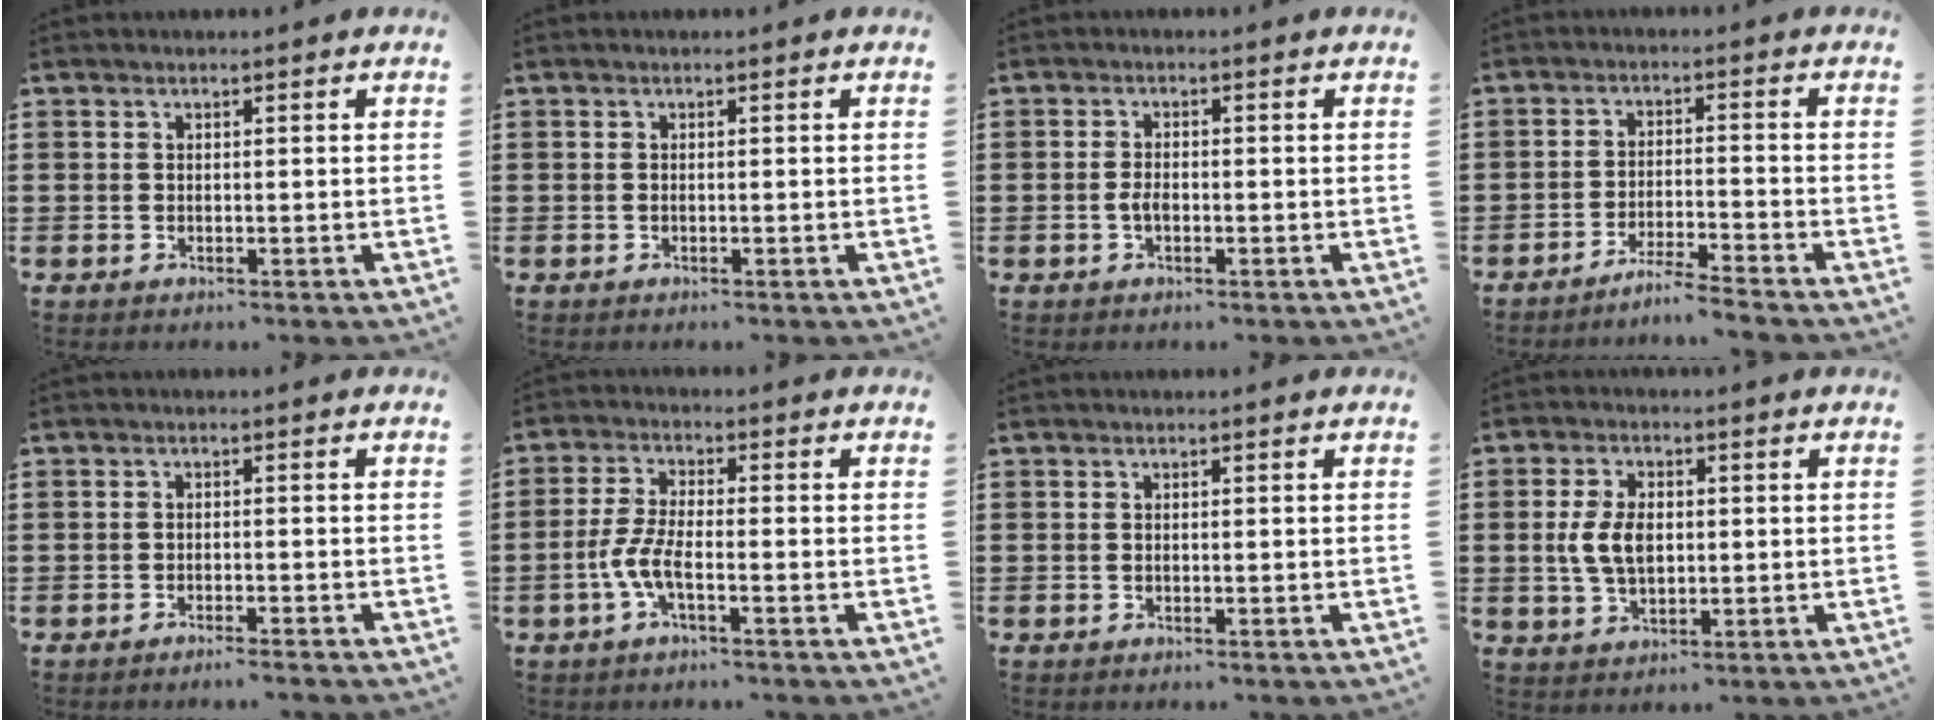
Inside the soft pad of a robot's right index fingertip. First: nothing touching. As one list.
[{"total": 0.0}, {"total": 1.8, "force": [-0.6, 0.7, 1.5], "torque": [-0.038, -0.006, -0.013]}, {"total": 3.9, "force": [-3.7, -0.6, 1.0], "torque": [-0.019, -0.004, -0.074]}, {"total": 1.4, "force": [-1.3, -0.2, 0.4], "torque": [-0.008, 0.001, -0.025]}, {"total": 5.7, "force": [-2.4, 1.5, 4.9], "torque": [-0.126, -0.014, -0.054]}, {"total": 0.0}, {"total": 6.1, "force": [0.3, 3.7, 4.9], "torque": [-0.113, 0.007, 0.000]}]